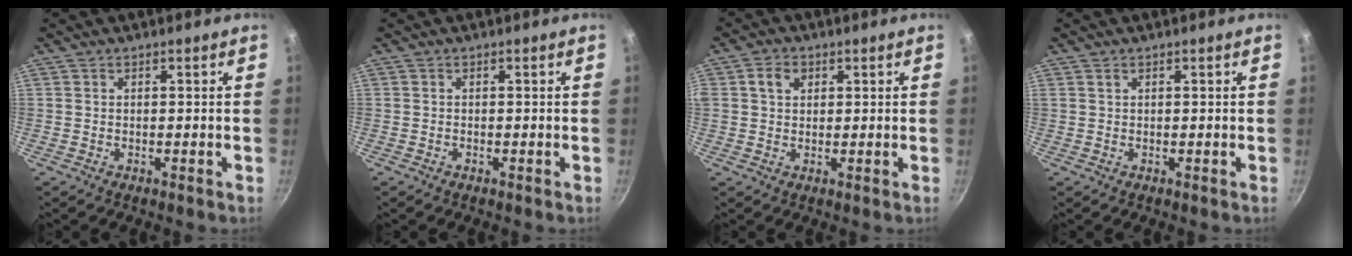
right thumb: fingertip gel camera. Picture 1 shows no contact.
{"total": 0.0}
{"total": 4.1, "force": [1.4, 3.1, 2.4], "torque": [-0.033, 0.004, 0.020]}
{"total": 0.5, "force": [0.4, 0.1, 0.4], "torque": [-0.006, 0.002, 0.008]}